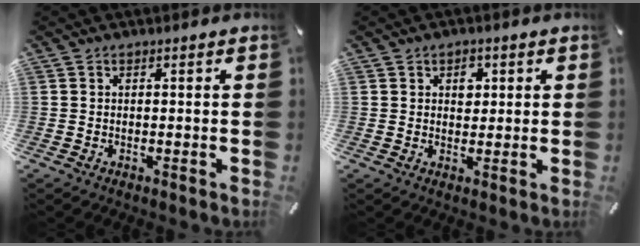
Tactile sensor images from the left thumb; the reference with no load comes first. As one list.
[{"total": 3.2, "force": [1.0, 2.4, 1.8], "torque": [0.000, -0.009, 0.006]}]